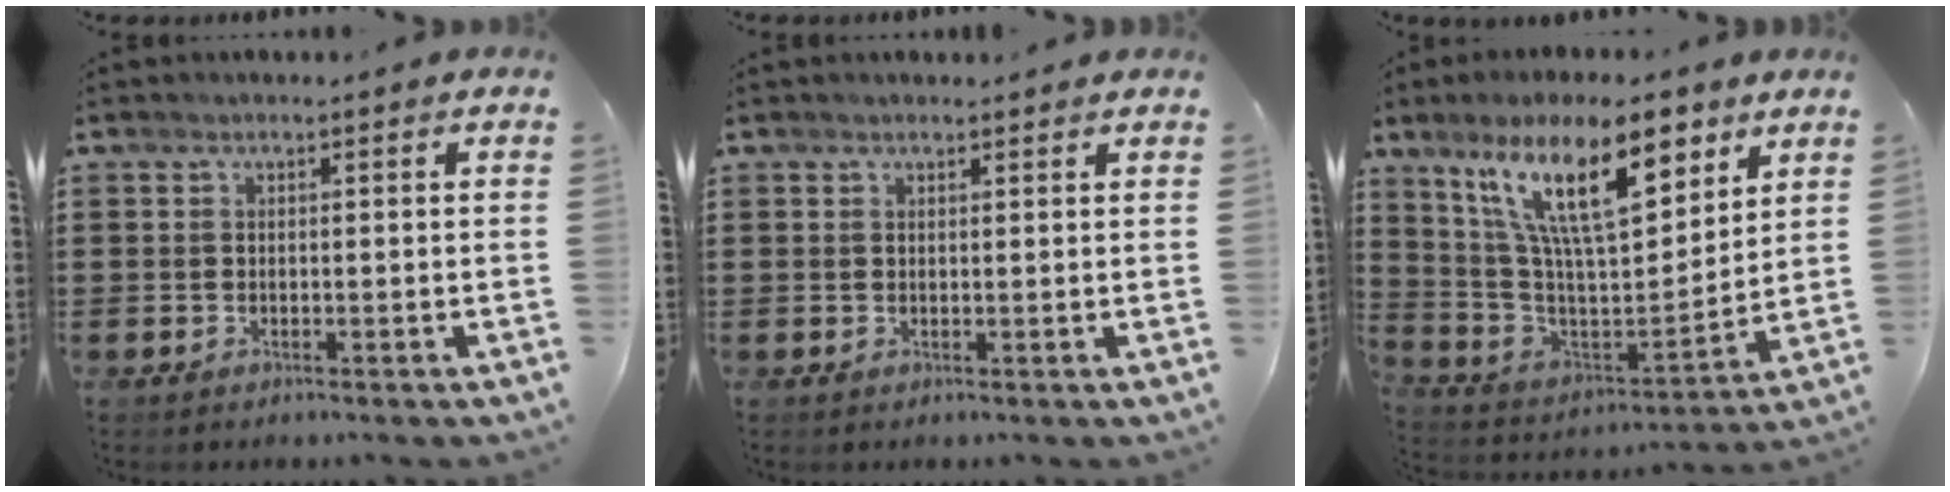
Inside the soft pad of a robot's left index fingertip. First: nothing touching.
{"total": 1.0, "force": [0.9, 0.1, 0.2], "torque": [-0.006, 0.000, 0.018]}
{"total": 17.4, "force": [10.1, 5.3, 13.2], "torque": [-0.272, -0.034, 0.168]}